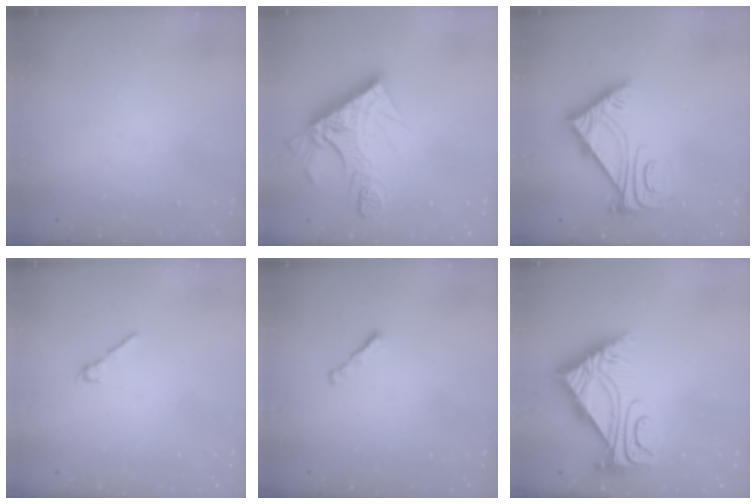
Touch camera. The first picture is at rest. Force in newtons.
{"total": 14.5, "press": 14.4, "slide": 1.2}
{"total": 8.0, "press": 8.0, "slide": 0.6}
{"total": 2.5, "press": 2.4, "slide": 0.7}
{"total": 1.3, "press": 1.2, "slide": 0.5}
{"total": 8.4, "press": 8.3, "slide": 0.8}